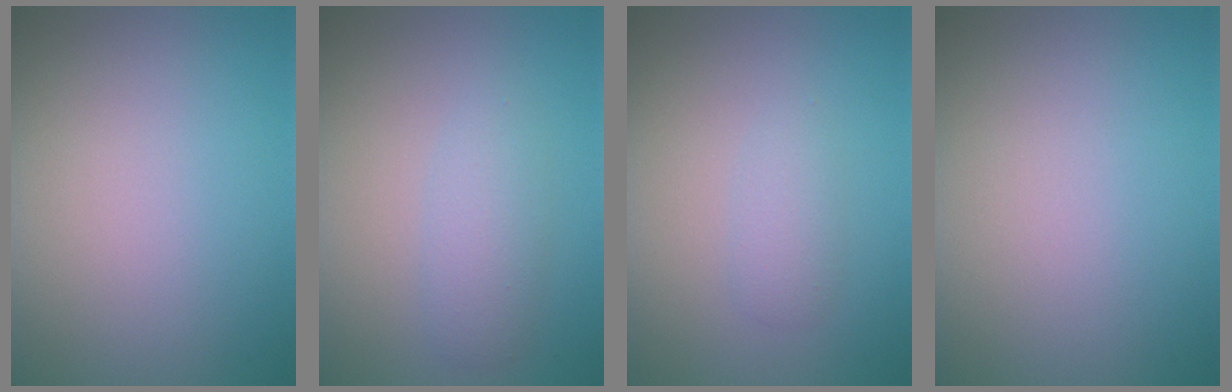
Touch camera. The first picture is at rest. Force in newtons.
{"total": 2.2, "press": 2.2, "slide": 0.0}
{"total": 1.4, "press": 1.4, "slide": 0.0}
{"total": 0.0}